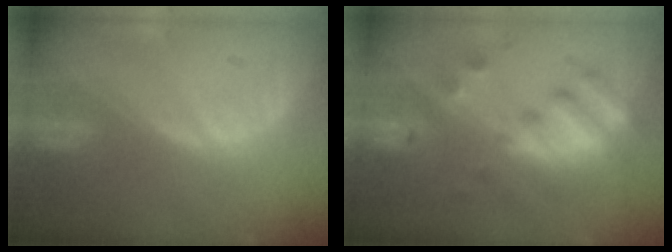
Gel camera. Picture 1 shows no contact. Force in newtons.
{"total": 8.3, "press": 7.3, "slide": 4.1}